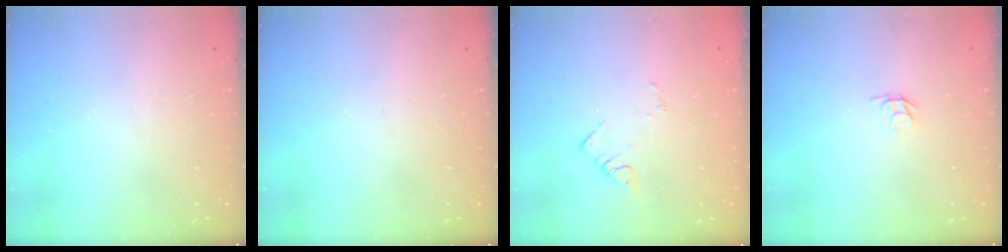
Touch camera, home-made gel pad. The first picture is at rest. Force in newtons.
{"total": 0.0}
{"total": 3.5, "press": 3.5, "slide": 0.4}
{"total": 2.5, "press": 2.5, "slide": 0.3}